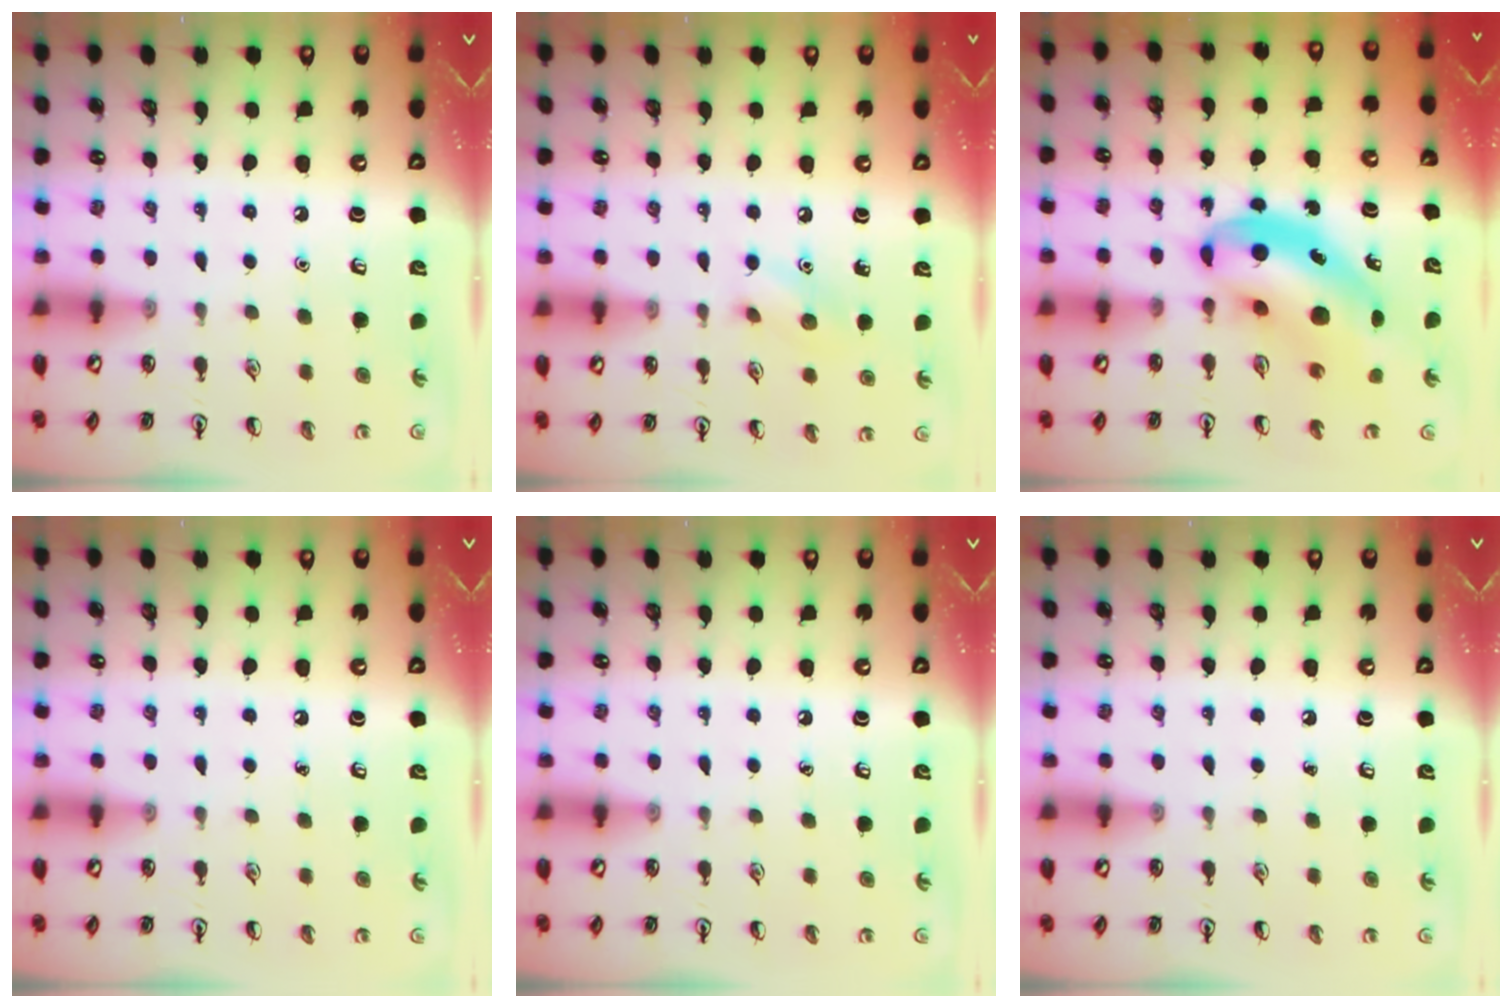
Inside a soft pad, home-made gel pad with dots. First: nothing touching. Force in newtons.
{"total": 6.6, "press": 6.5, "slide": 1.4}
{"total": 10.7, "press": 10.2, "slide": 3.3}
{"total": 0.0}
{"total": 0.0}
{"total": 0.0}